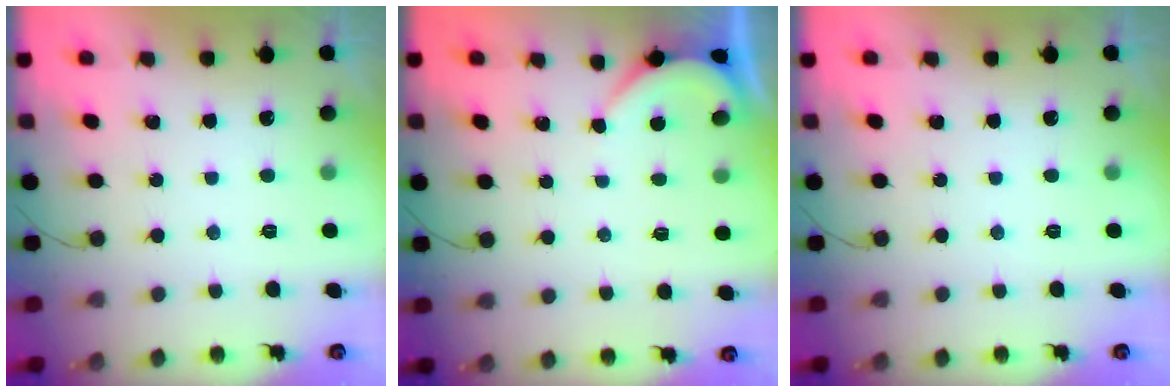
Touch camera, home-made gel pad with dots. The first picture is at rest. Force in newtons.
{"total": 2.2, "press": 2.2, "slide": 0.4}
{"total": 0.0}